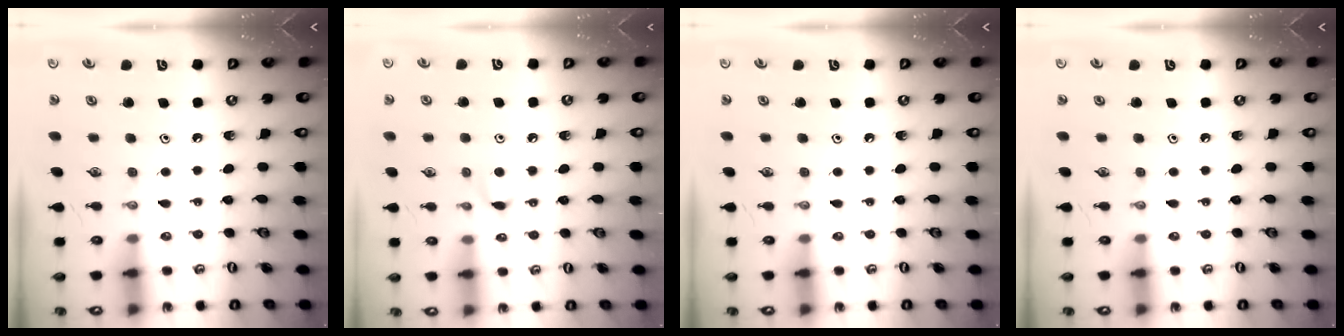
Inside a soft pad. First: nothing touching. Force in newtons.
{"total": 5.1, "press": 5.1, "slide": 0.7}
{"total": 0.0}
{"total": 0.0}